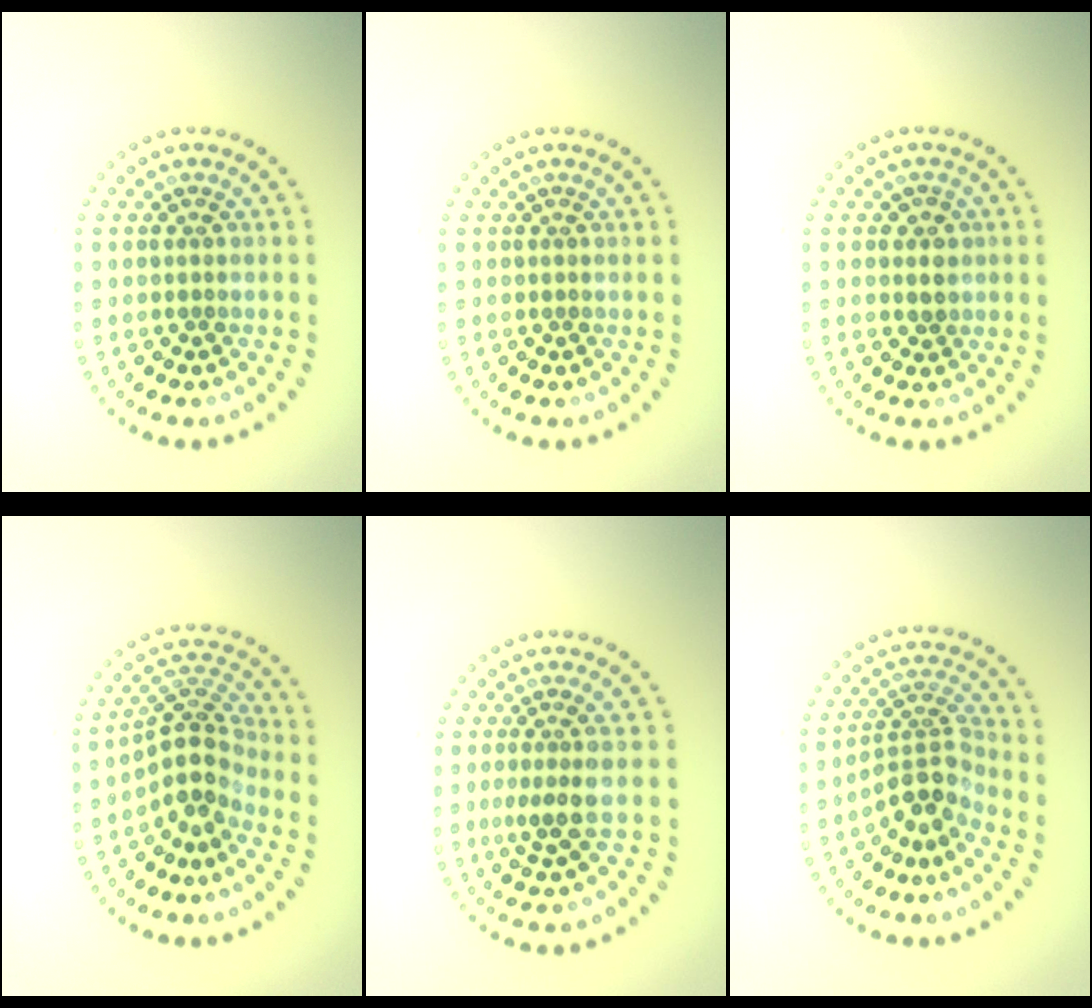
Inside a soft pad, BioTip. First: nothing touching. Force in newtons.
{"total": 0.0}
{"total": 1.8, "press": 1.7, "slide": 0.7}
{"total": 4.0, "press": 2.8, "slide": 2.8}
{"total": 2.7, "press": 2.0, "slide": 1.8}
{"total": 3.8, "press": 2.6, "slide": 2.7}